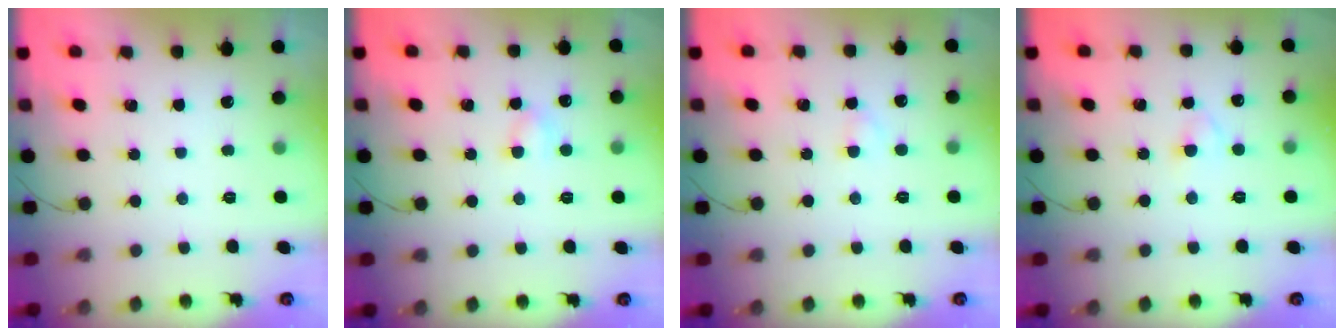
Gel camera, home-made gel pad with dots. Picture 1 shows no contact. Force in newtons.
{"total": 3.2, "press": 3.1, "slide": 1.0}
{"total": 1.8, "press": 1.6, "slide": 0.8}
{"total": 2.4, "press": 2.1, "slide": 1.1}